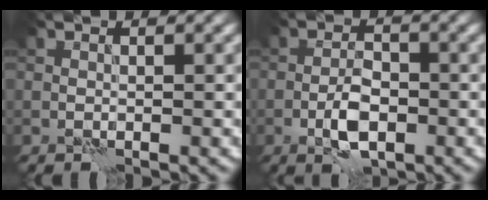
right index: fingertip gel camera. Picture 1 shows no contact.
{"total": 3.8, "force": [-1.6, 1.6, 3.0], "torque": [-0.052, 0.003, -0.032]}